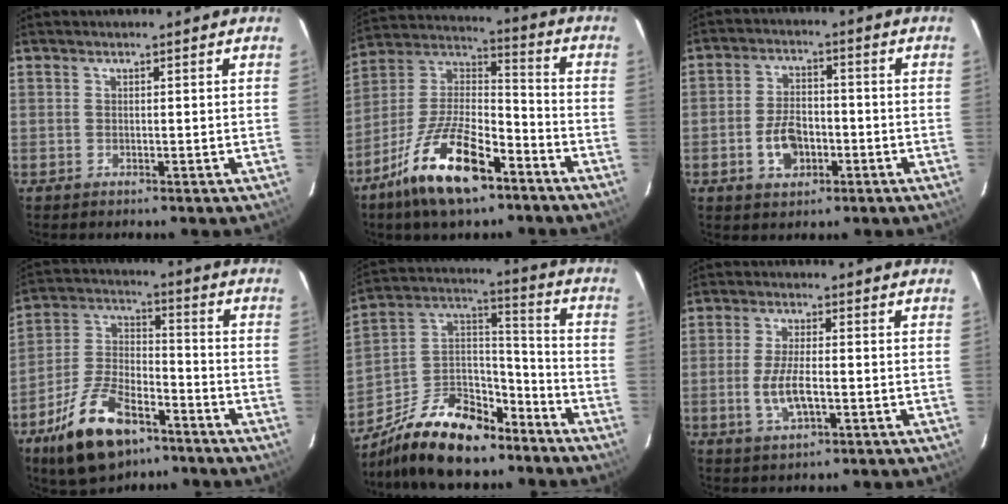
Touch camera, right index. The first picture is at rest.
{"total": 18.4, "force": [-10.9, 7.1, 13.0], "torque": [-0.264, -0.007, -0.196]}
{"total": 7.4, "force": [-2.6, 4.7, 5.1], "torque": [-0.100, 0.013, -0.038]}
{"total": 17.2, "force": [-10.3, 8.4, 10.9], "torque": [-0.227, 0.003, -0.180]}
{"total": 19.2, "force": [-13.5, 9.8, 9.6], "torque": [-0.212, 0.044, -0.220]}
{"total": 6.9, "force": [-1.6, 2.4, 6.2], "torque": [-0.126, -0.007, -0.028]}